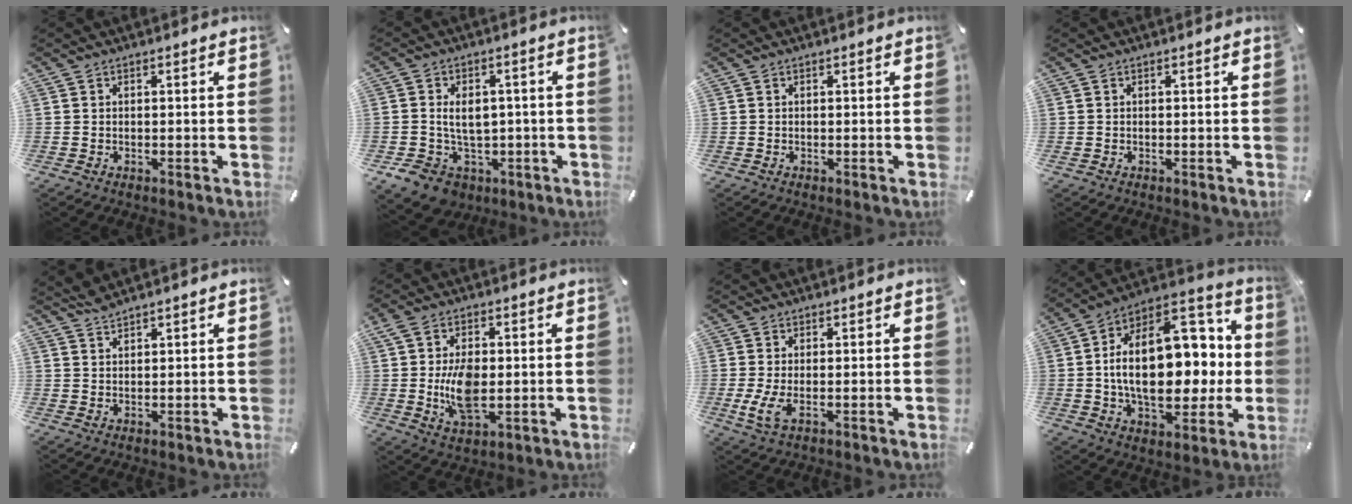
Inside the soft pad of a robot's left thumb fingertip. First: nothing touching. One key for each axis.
{"total": 10.0, "fx": -0.9, "fy": 8.2, "fz": 5.6, "tx": -0.095, "ty": 0.013, "tz": -0.008}
{"total": 0.0}
{"total": 0.0}
{"total": 2.3, "fx": 2.2, "fy": 0.2, "fz": 0.6, "tx": -0.016, "ty": -0.006, "tz": 0.042}
{"total": 10.2, "fx": 0.0, "fy": 5.4, "fz": 8.6, "tx": -0.168, "ty": -0.010, "tz": -0.002}
{"total": 4.4, "fx": -0.2, "fy": 1.7, "fz": 4.0, "tx": -0.088, "ty": -0.014, "tz": -0.008}
{"total": 25.0, "fx": 1.6, "fy": 15.6, "fz": 19.5, "tx": -0.324, "ty": -0.011, "tz": 0.036}